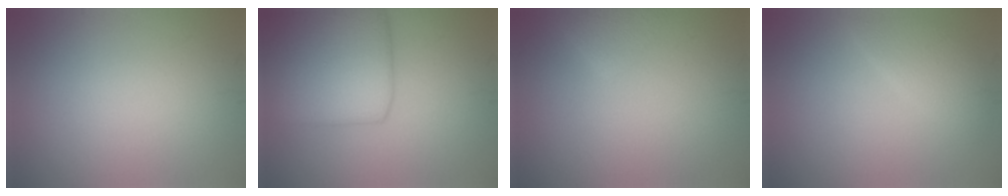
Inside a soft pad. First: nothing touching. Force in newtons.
{"total": 8.5, "press": 8.5, "slide": 0.3}
{"total": 1.5, "press": 1.5, "slide": 0.1}
{"total": 2.3, "press": 2.3, "slide": 0.3}